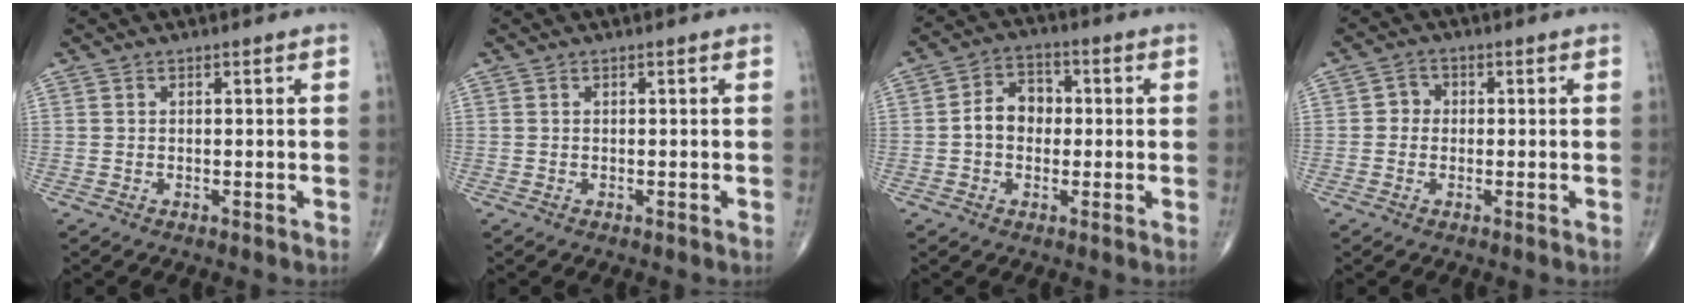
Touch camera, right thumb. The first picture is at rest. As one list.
[{"total": 0.0}, {"total": 6.9, "force": [-0.2, 5.4, 4.3], "torque": [-0.052, 0.022, -0.014]}, {"total": 2.6, "force": [-0.1, 2.4, 1.0], "torque": [0.001, 0.008, -0.009]}]